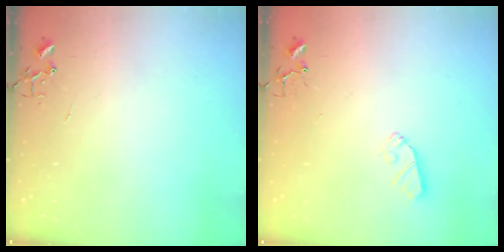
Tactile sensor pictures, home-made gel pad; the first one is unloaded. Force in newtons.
{"total": 6.6, "press": 6.6, "slide": 0.2}